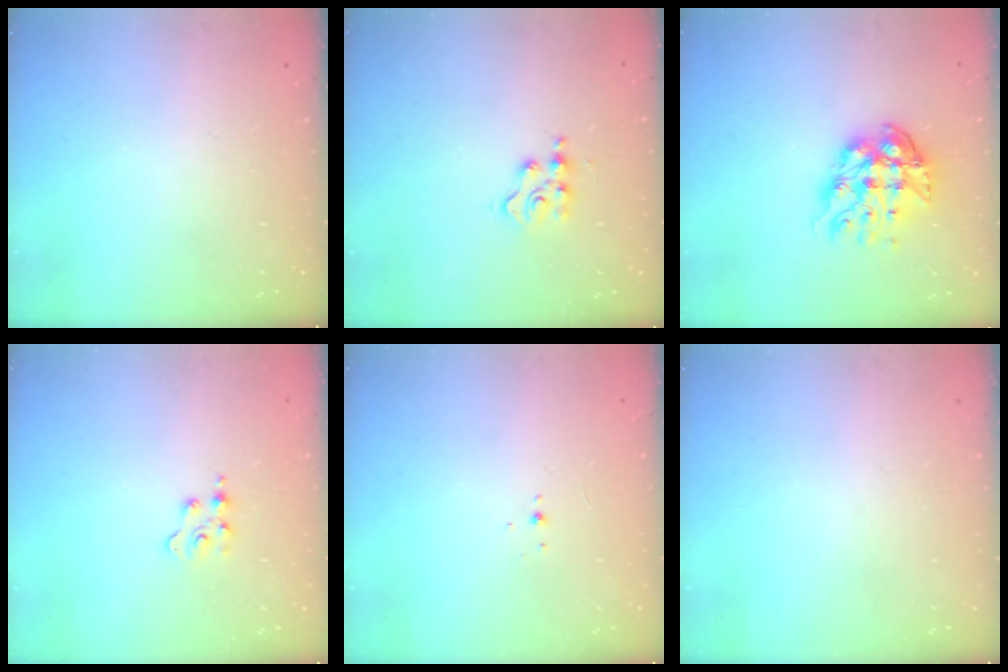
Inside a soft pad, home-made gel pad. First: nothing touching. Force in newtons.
{"total": 3.4, "press": 3.4, "slide": 0.4}
{"total": 11.2, "press": 11.1, "slide": 1.0}
{"total": 2.5, "press": 2.5, "slide": 0.4}
{"total": 2.0, "press": 1.9, "slide": 0.8}
{"total": 0.0}